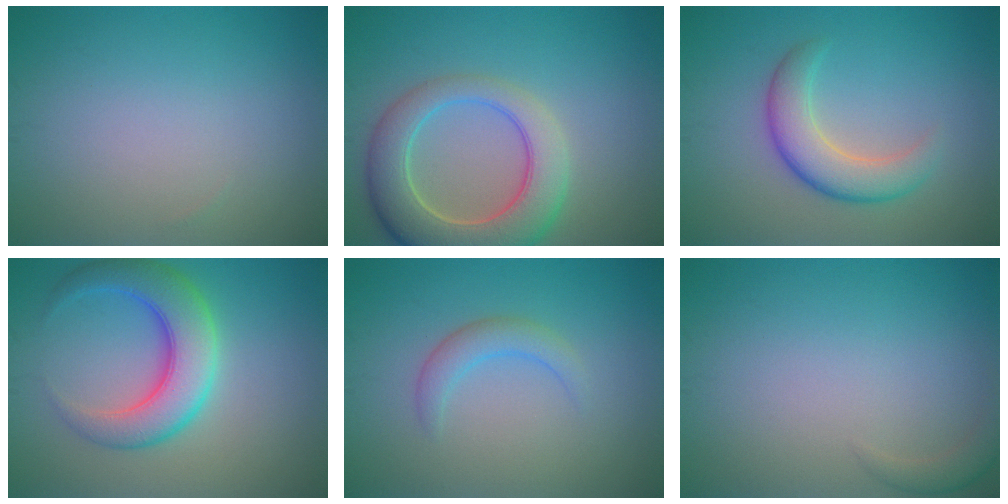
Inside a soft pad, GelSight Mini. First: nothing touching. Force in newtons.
{"total": 7.8, "press": 7.8, "slide": 0.9}
{"total": 4.5, "press": 4.5, "slide": 0.3}
{"total": 6.5, "press": 6.5, "slide": 0.1}
{"total": 2.1, "press": 2.1, "slide": 0.2}
{"total": 1.4, "press": 1.4, "slide": 0.2}